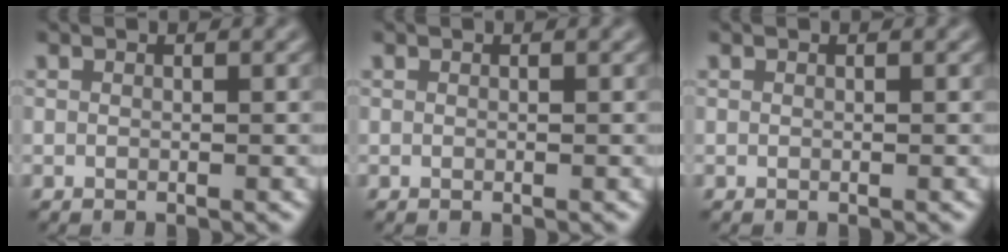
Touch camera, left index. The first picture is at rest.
{"total": 0.0}
{"total": 0.0}